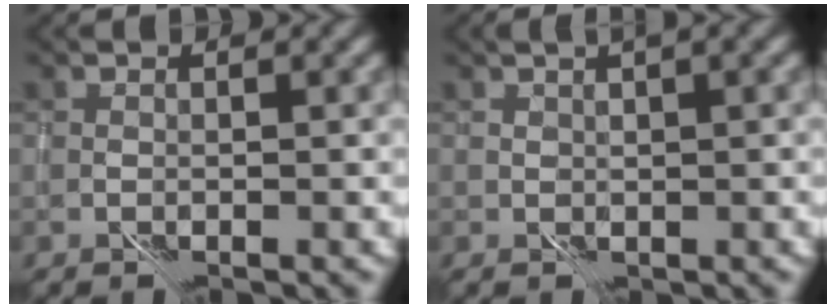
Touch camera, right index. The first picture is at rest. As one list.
[{"total": 2.6, "force": [1.1, 1.0, 2.2], "torque": [-0.023, 0.016, 0.020]}]